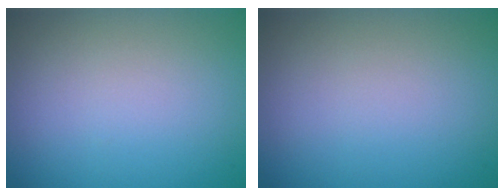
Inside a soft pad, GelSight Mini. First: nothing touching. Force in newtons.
{"total": 0.0}